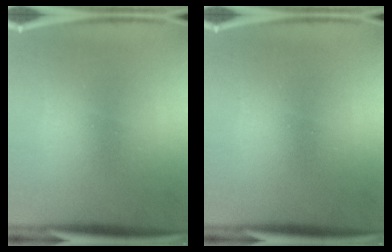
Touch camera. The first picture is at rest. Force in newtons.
{"total": 0.0}